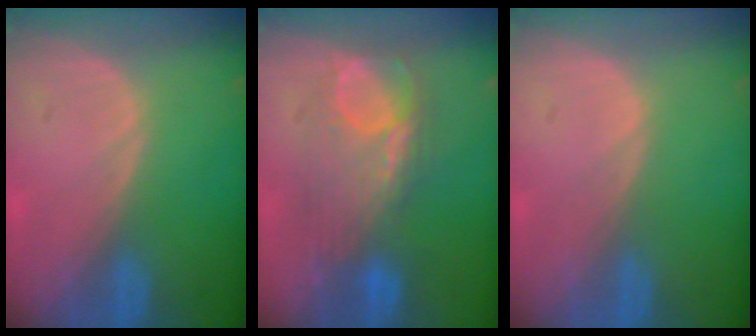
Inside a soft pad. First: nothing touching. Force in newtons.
{"total": 8.1, "press": 8.0, "slide": 0.7}
{"total": 0.0}